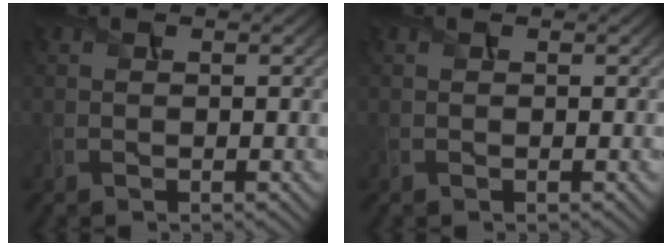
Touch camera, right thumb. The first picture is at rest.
{"total": 0.0}